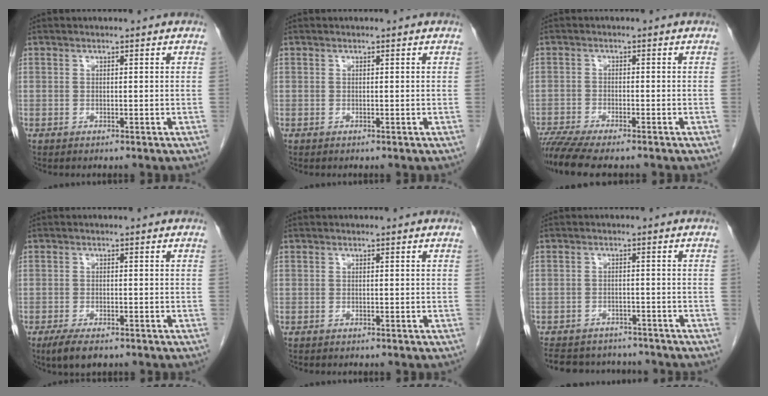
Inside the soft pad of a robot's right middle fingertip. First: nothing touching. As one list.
[{"total": 0.0}, {"total": 8.3, "force": [-7.1, 0.9, 4.2], "torque": [-0.069, -0.014, -0.117]}, {"total": 4.1, "force": [-2.9, 1.3, 2.7], "torque": [-0.053, -0.009, -0.046]}, {"total": 0.0}, {"total": 12.0, "force": [-10.6, 4.4, 3.3], "torque": [-0.071, 0.008, -0.137]}]